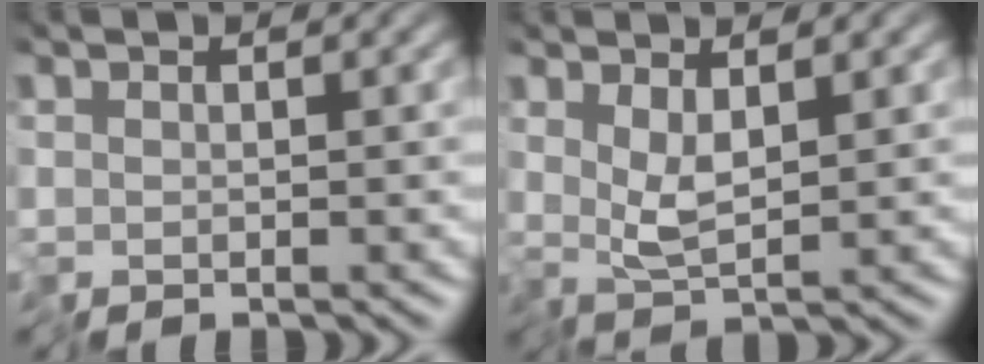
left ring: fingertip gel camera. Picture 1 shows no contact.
{"total": 1.9, "force": [0.7, 0.0, 1.8], "torque": [-0.043, -0.004, 0.016]}